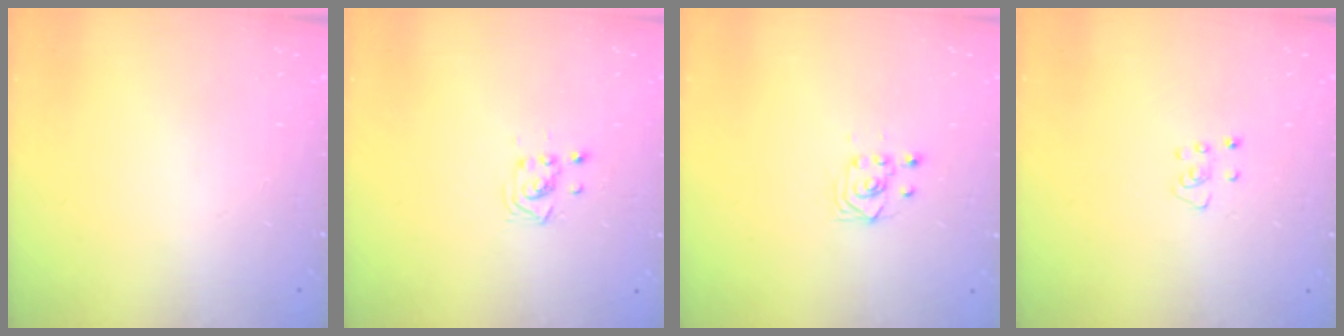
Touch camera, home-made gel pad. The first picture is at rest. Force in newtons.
{"total": 3.6, "press": 3.6, "slide": 0.3}
{"total": 3.2, "press": 3.1, "slide": 0.9}
{"total": 3.8, "press": 3.8, "slide": 0.3}